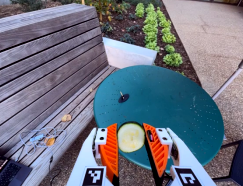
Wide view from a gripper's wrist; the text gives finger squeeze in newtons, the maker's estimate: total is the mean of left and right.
{"total": 11.7, "left": 12.4, "right": 10.9}